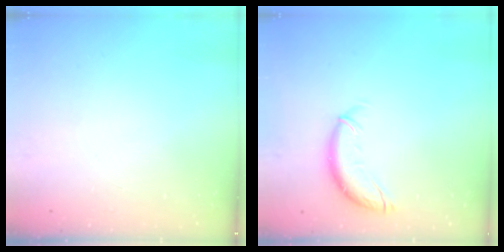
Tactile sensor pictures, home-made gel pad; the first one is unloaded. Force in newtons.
{"total": 10.8, "press": 10.6, "slide": 1.8}